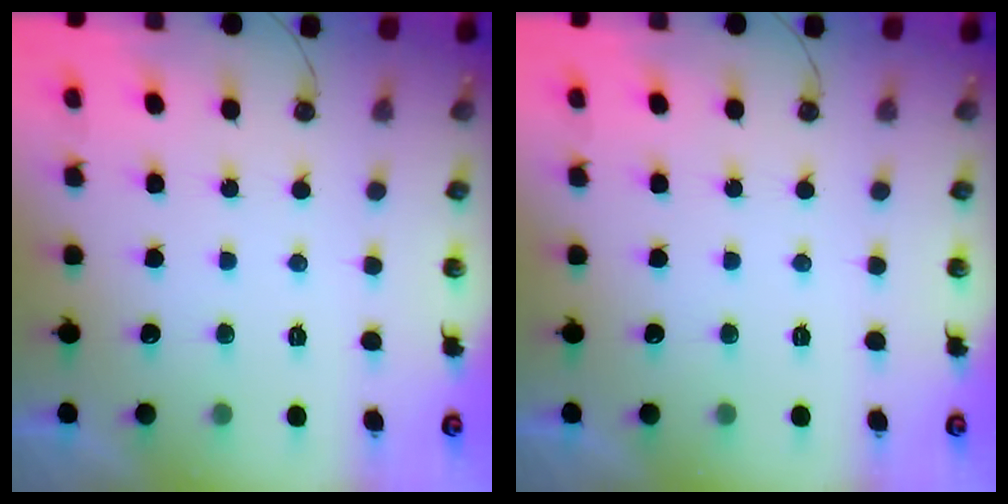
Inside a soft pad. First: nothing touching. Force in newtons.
{"total": 0.0}